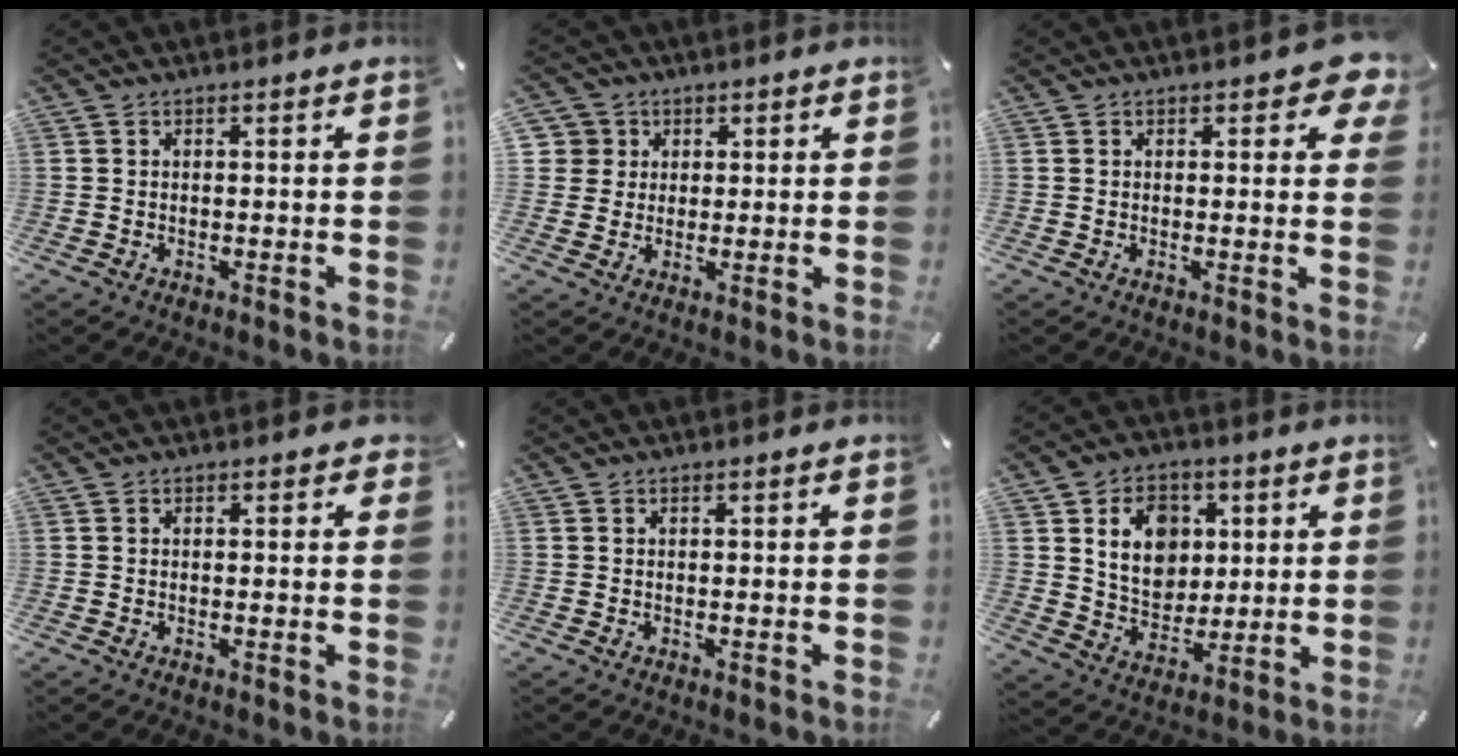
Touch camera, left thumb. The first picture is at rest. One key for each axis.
{"total": 5.7, "fx": 1.8, "fy": 5.4, "fz": 0.5, "tx": -0.004, "ty": 0.002, "tz": 0.032}
{"total": 4.6, "fx": 2.0, "fy": 2.3, "fz": 3.4, "tx": -0.032, "ty": -0.009, "tz": 0.031}
{"total": 0.7, "fx": 0.1, "fy": 0.5, "fz": 0.5, "tx": 0.004, "ty": -0.003, "tz": -0.002}
{"total": 0.0}
{"total": 11.7, "fx": 3.4, "fy": 9.7, "fz": 5.6, "tx": -0.089, "ty": -0.001, "tz": 0.068}